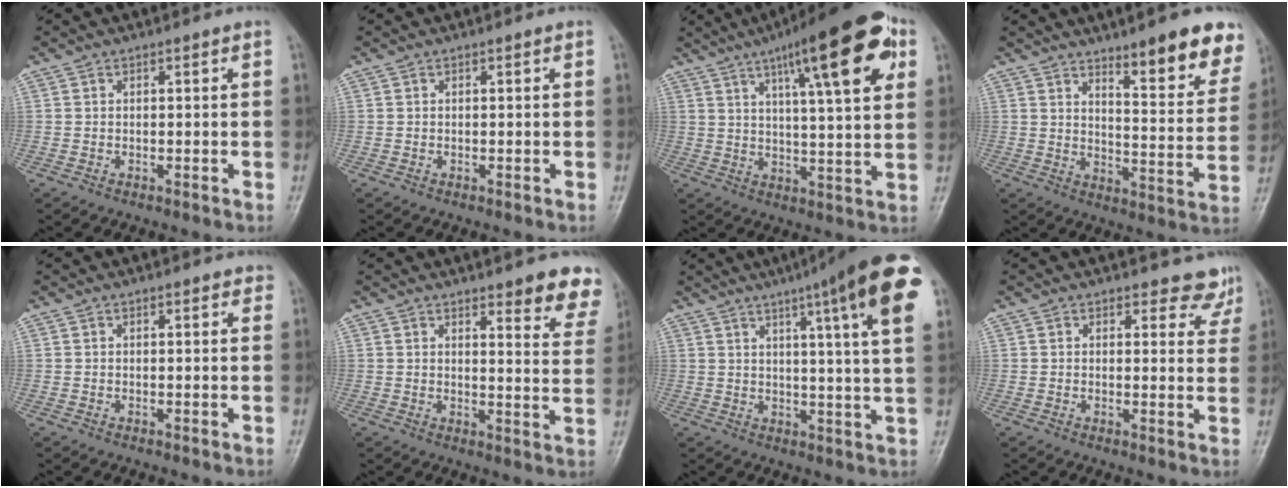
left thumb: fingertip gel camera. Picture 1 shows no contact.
{"total": 0.0}
{"total": 20.6, "force": [9.5, 5.0, 17.6], "torque": [-0.234, -0.008, 0.135]}
{"total": 13.9, "force": [9.5, 3.5, 9.6], "torque": [-0.084, -0.061, 0.133]}
{"total": 1.1, "force": [0.7, 0.5, 0.6], "torque": [-0.005, -0.002, 0.005]}
{"total": 10.1, "force": [8.0, 2.7, 5.5], "torque": [-0.028, -0.045, 0.078]}
{"total": 19.2, "force": [9.5, 2.1, 16.6], "torque": [-0.219, -0.019, 0.112]}
{"total": 5.2, "force": [4.7, 2.2, 0.6], "torque": [0.026, -0.031, 0.039]}